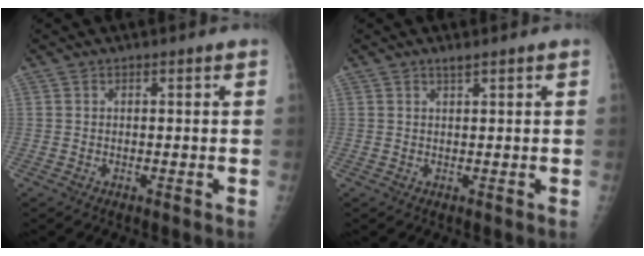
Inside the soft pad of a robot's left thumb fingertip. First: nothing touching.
{"total": 1.0, "force": [0.8, 0.0, 0.6], "torque": [-0.011, -0.003, 0.016]}